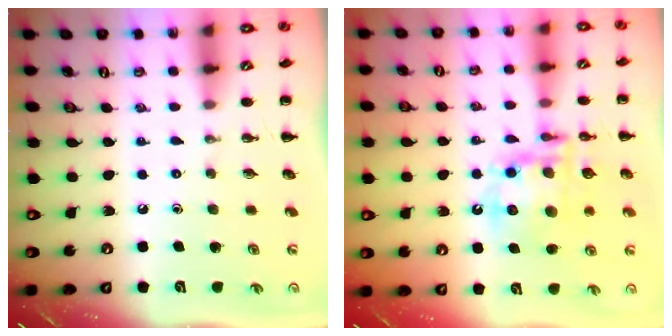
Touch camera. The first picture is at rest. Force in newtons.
{"total": 15.2, "press": 14.7, "slide": 3.8}